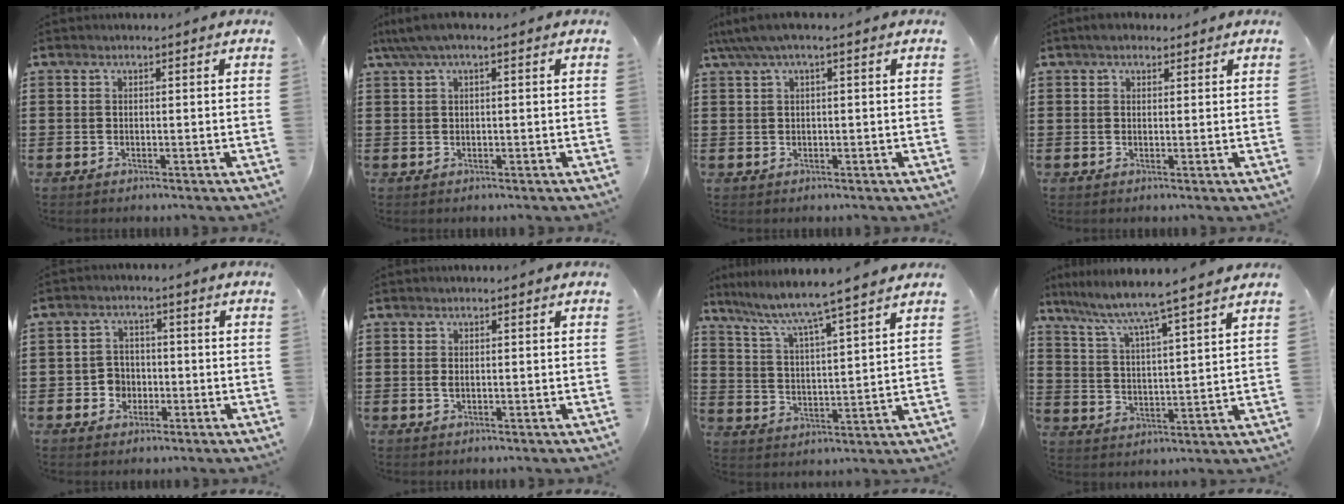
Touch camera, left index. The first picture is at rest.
{"total": 2.3, "force": [0.6, 0.3, 2.2], "torque": [-0.047, -0.001, 0.007]}
{"total": 2.2, "force": [0.3, 0.3, 2.1], "torque": [-0.045, -0.002, 0.002]}
{"total": 1.9, "force": [1.6, 0.9, 0.5], "torque": [-0.014, 0.005, 0.030]}
{"total": 3.4, "force": [-1.1, 3.0, 1.3], "torque": [-0.032, 0.002, -0.023]}
{"total": 0.6, "force": [0.2, 0.1, 0.6], "torque": [-0.013, 0.000, 0.005]}
{"total": 5.7, "force": [4.9, -0.9, 2.7], "torque": [-0.073, -0.041, 0.076]}
{"total": 5.5, "force": [4.8, -1.1, 2.5], "torque": [-0.069, -0.041, 0.072]}